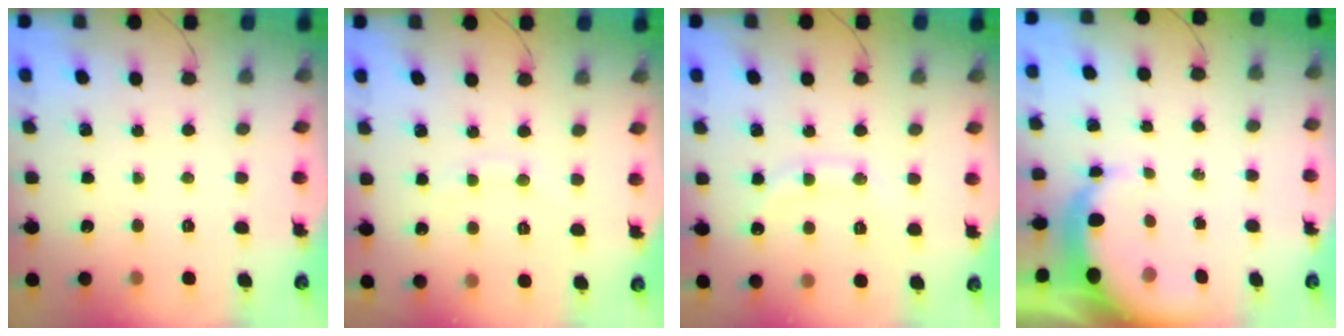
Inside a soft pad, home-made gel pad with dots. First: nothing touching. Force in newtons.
{"total": 6.4, "press": 6.3, "slide": 1.3}
{"total": 10.2, "press": 10.2, "slide": 0.9}
{"total": 7.5, "press": 7.4, "slide": 1.3}